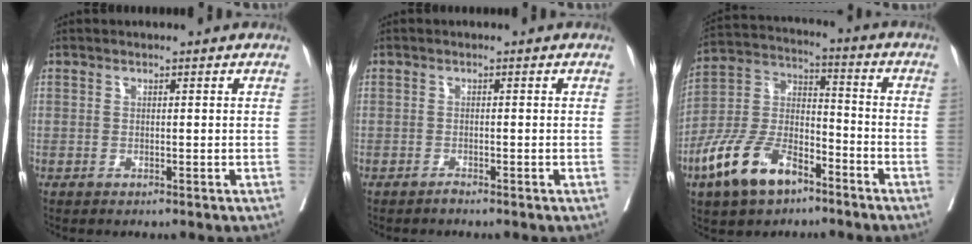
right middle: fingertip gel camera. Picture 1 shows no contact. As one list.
[{"total": 0.6, "force": [-0.6, -0.1, 0.1], "torque": [-0.004, -0.001, -0.011]}, {"total": 13.6, "force": [-8.3, 6.2, 8.8], "torque": [-0.188, 0.002, -0.163]}]